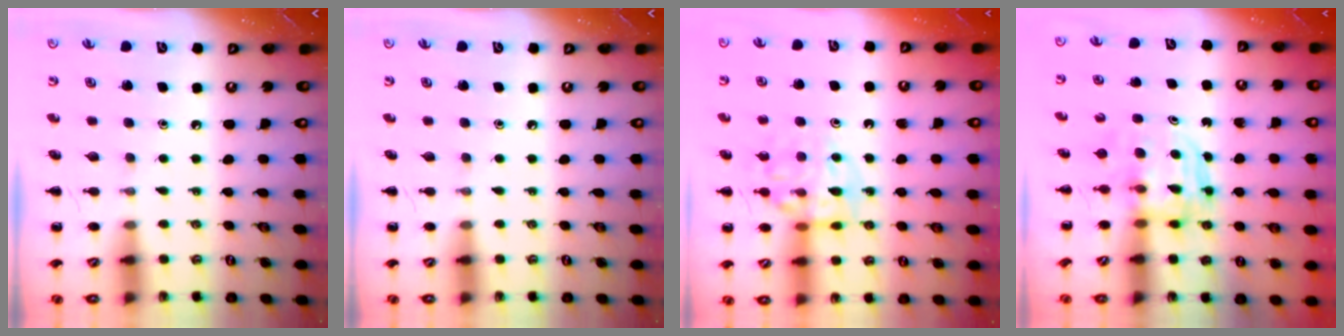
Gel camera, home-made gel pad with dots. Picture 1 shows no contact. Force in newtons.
{"total": 0.0}
{"total": 11.9, "press": 11.8, "slide": 1.7}
{"total": 3.7, "press": 3.7, "slide": 0.2}